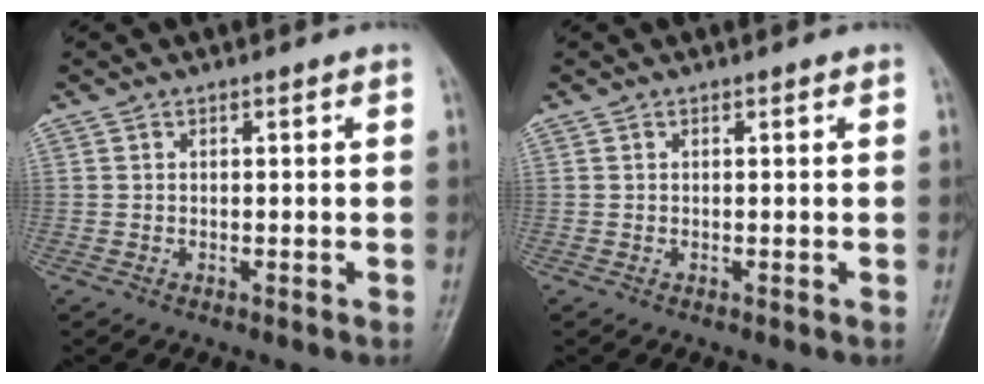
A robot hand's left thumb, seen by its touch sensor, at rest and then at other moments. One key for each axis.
{"total": 0.0}